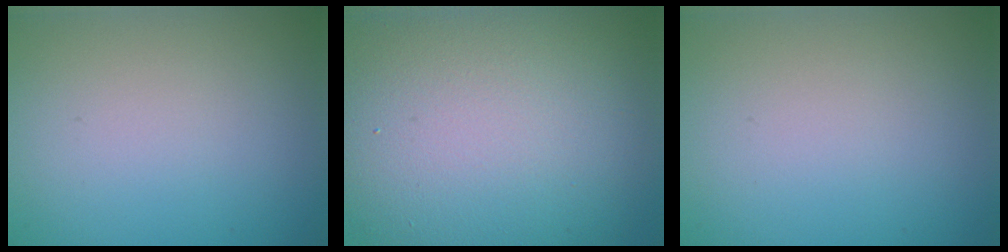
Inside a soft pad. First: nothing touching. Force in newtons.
{"total": 14.2, "press": 14.1, "slide": 1.2}
{"total": 0.0}